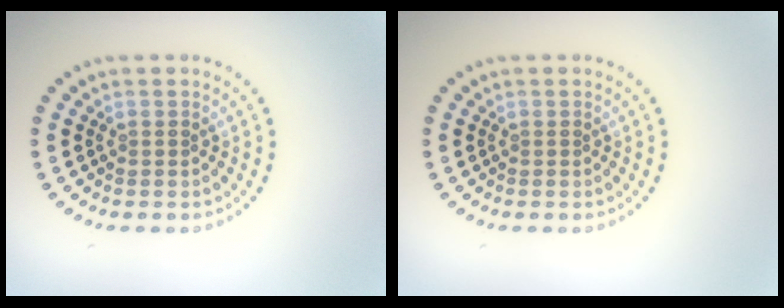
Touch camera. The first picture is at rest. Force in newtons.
{"total": 0.0}